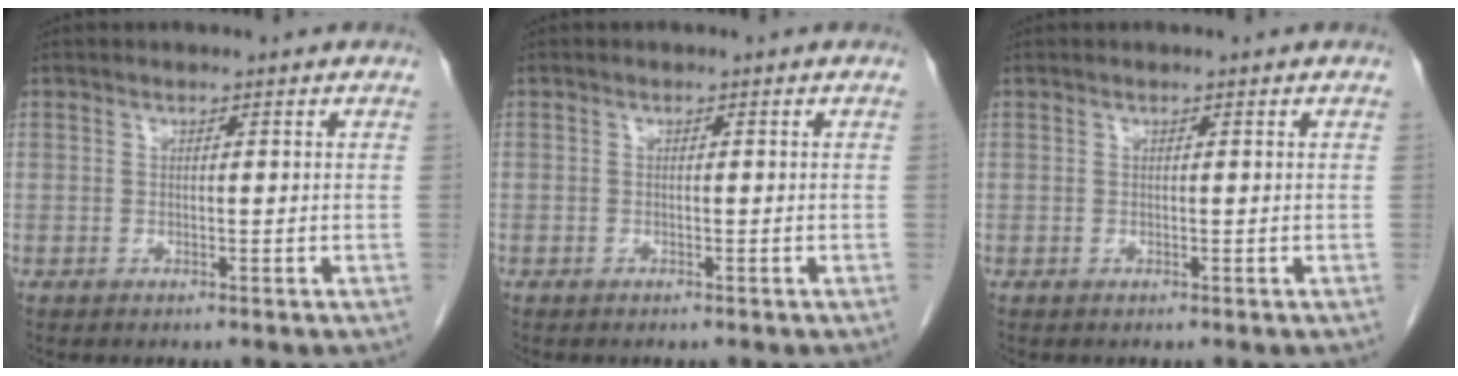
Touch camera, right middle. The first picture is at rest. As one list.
[{"total": 0.0}, {"total": 0.0}]